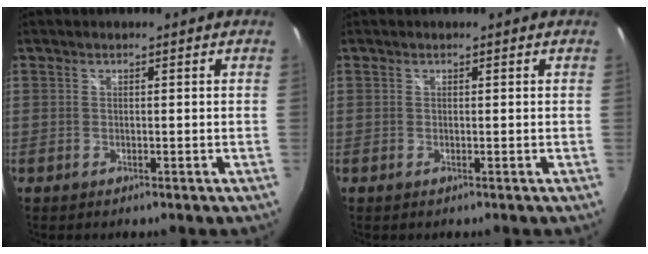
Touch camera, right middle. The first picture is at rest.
{"total": 0.0}